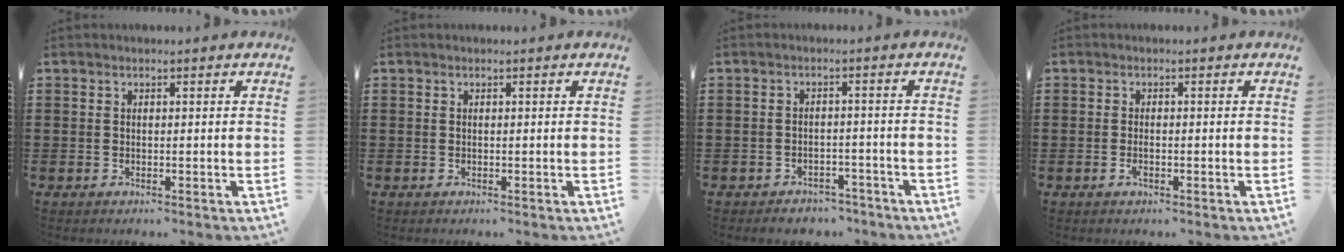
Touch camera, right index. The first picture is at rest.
{"total": 0.0}
{"total": 2.3, "force": [-2.2, 0.7, -0.1], "torque": [-0.003, 0.002, -0.048]}
{"total": 0.8, "force": [-0.4, 0.2, 0.7], "torque": [-0.015, -0.009, -0.005]}